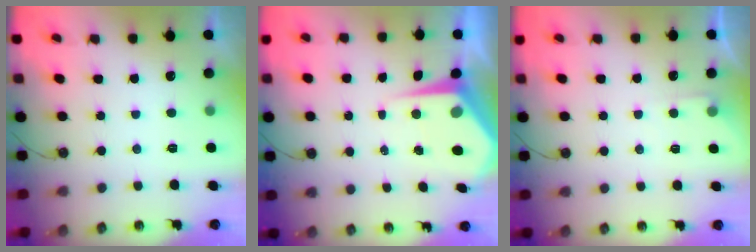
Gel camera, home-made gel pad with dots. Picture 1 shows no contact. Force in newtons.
{"total": 7.4, "press": 7.4, "slide": 0.6}
{"total": 3.7, "press": 3.7, "slide": 0.6}